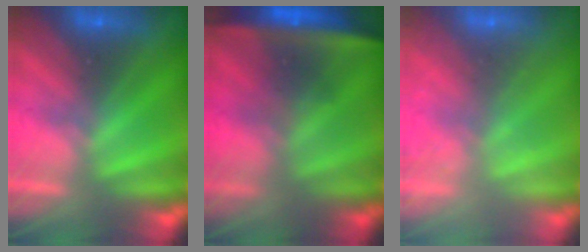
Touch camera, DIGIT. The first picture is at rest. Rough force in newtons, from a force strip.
{"total": 7.6}
{"total": 8.9}